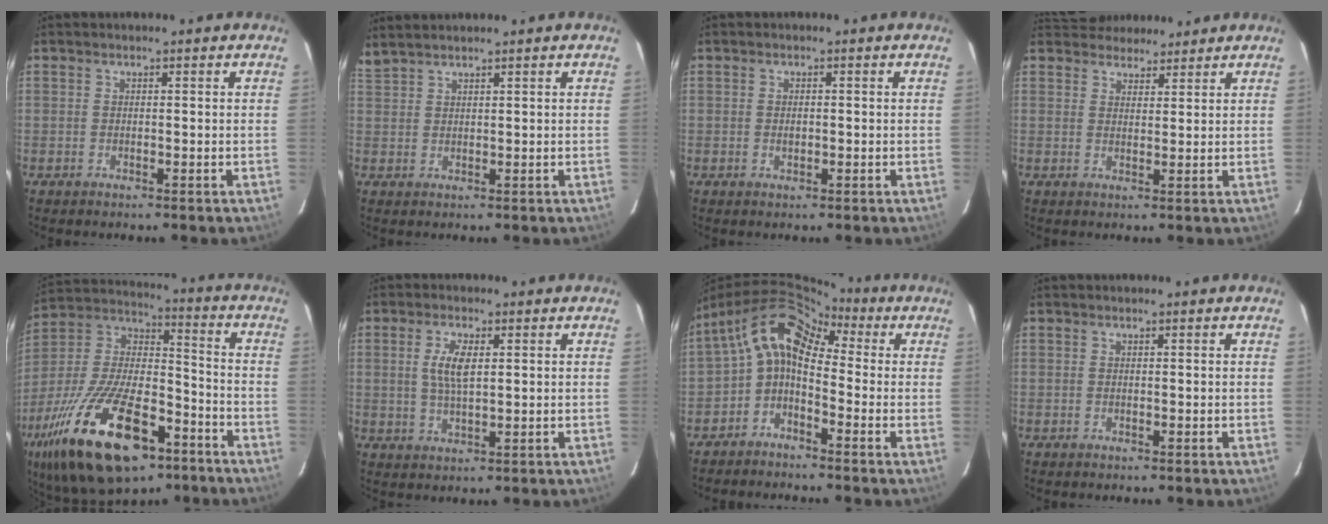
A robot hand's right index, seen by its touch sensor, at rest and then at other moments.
{"total": 4.1, "force": [4.1, -0.6, 0.5], "torque": [-0.009, 0.011, 0.082]}
{"total": 1.2, "force": [-0.1, 0.8, 0.9], "torque": [-0.014, 0.002, -0.002]}
{"total": 7.0, "force": [6.5, 2.5, 0.4], "torque": [-0.007, 0.025, 0.102]}
{"total": 27.9, "force": [-15.5, 11.6, 20.1], "torque": [-0.397, -0.026, -0.253]}
{"total": 5.3, "force": [1.2, 2.0, 4.8], "torque": [-0.093, 0.002, 0.024]}
{"total": 7.2, "force": [0.6, 4.0, 6.0], "torque": [-0.107, 0.025, 0.000]}
{"total": 0.0}